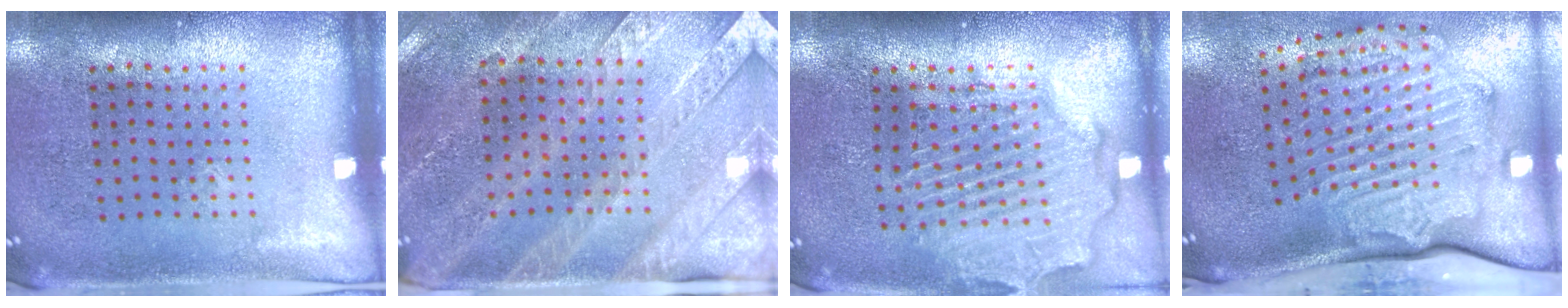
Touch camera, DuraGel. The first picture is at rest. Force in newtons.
{"total": 2.9, "press": 2.7, "slide": 1.3}
{"total": 2.5, "press": 2.2, "slide": 1.1}
{"total": 2.8, "press": 2.3, "slide": 1.7}